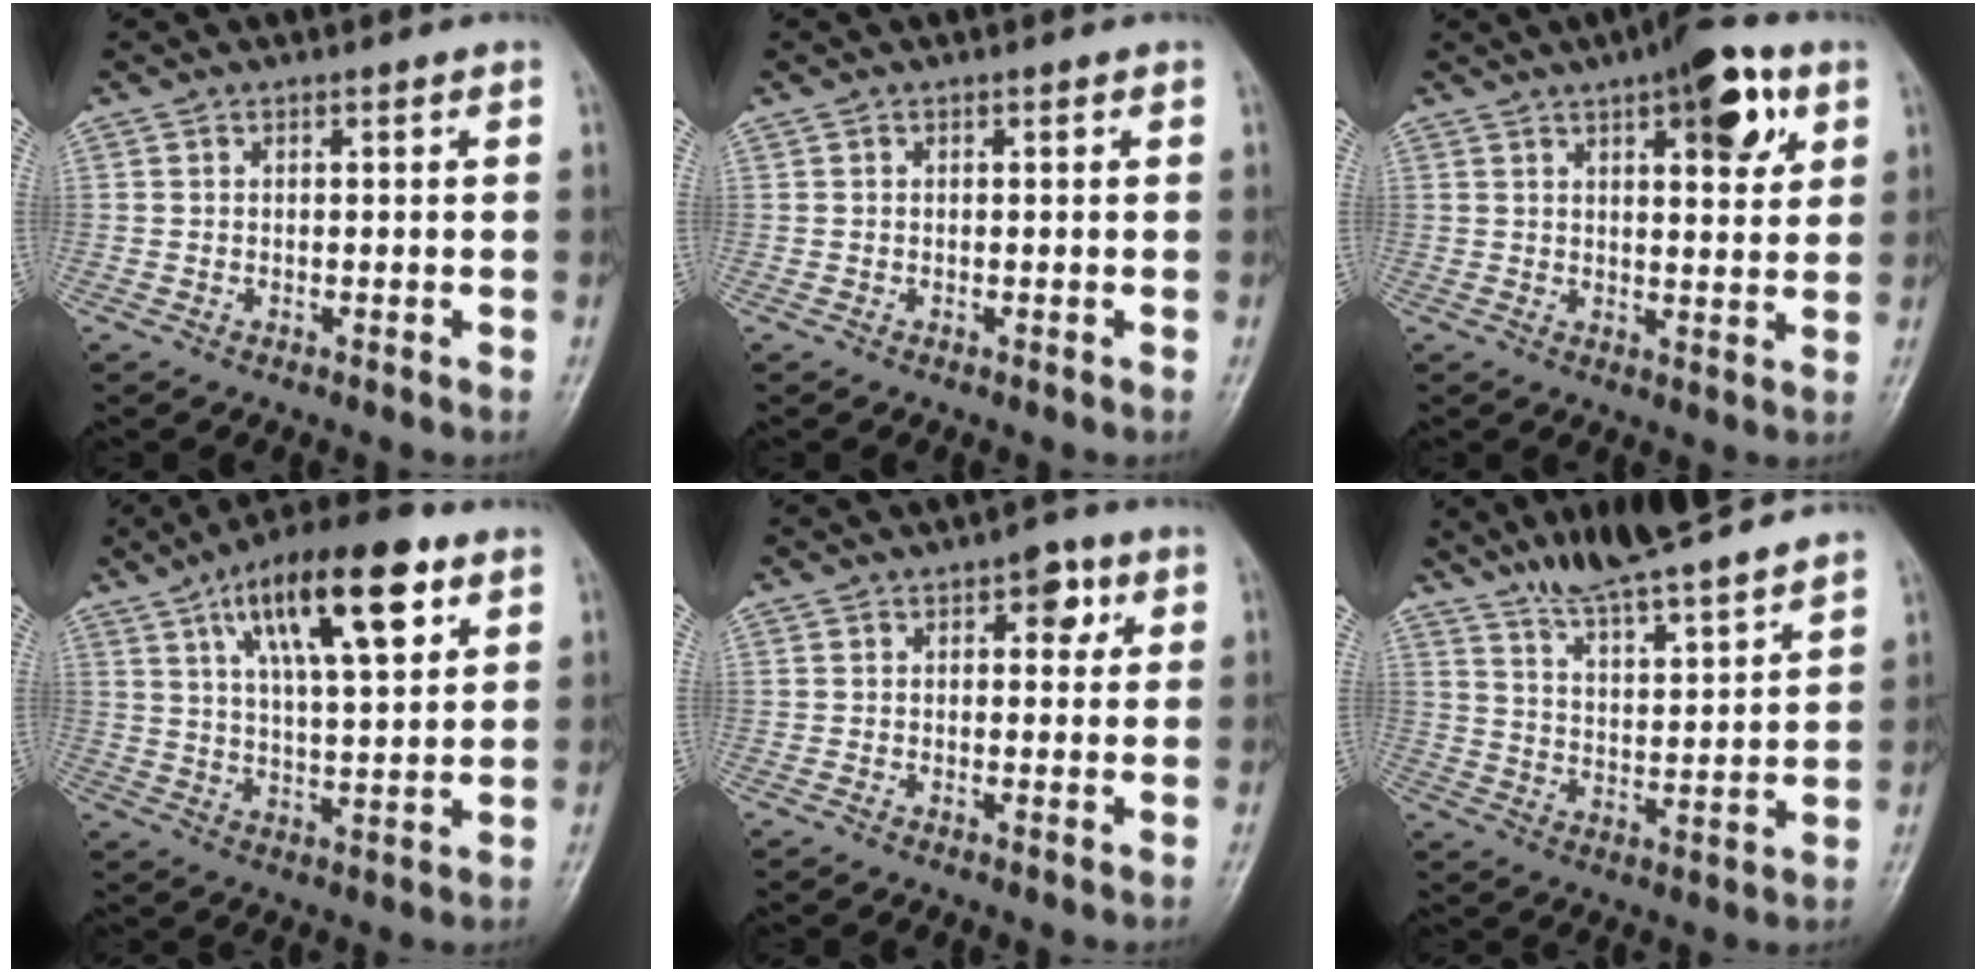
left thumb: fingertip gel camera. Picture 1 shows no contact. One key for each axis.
{"total": 0.0}
{"total": 11.2, "fx": 5.3, "fy": 4.1, "fz": 8.9, "tx": -0.096, "ty": -0.016, "tz": 0.067}
{"total": 17.9, "fx": 8.2, "fy": 6.0, "fz": 14.7, "tx": -0.217, "ty": -0.018, "tz": 0.132}
{"total": 4.1, "fx": 1.4, "fy": 2.5, "fz": 2.9, "tx": -0.013, "ty": 0.002, "tz": 0.011}
{"total": 15.2, "fx": 12.7, "fy": 2.0, "fz": 8.1, "tx": -0.111, "ty": -0.062, "tz": 0.215}